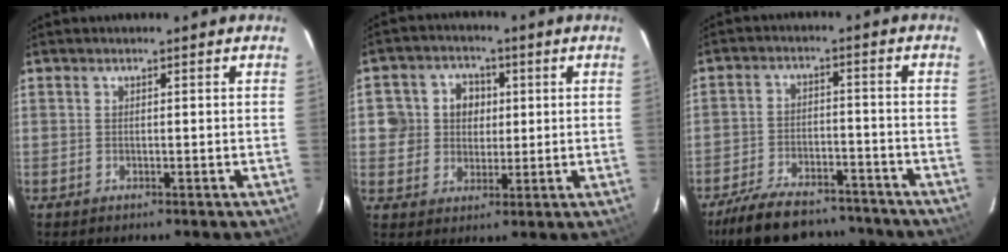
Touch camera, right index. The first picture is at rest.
{"total": 7.5, "force": [0.9, 7.2, 2.0], "torque": [-0.042, 0.024, 0.013]}
{"total": 18.3, "force": [-15.3, 6.9, 7.4], "torque": [-0.165, 0.003, -0.220]}